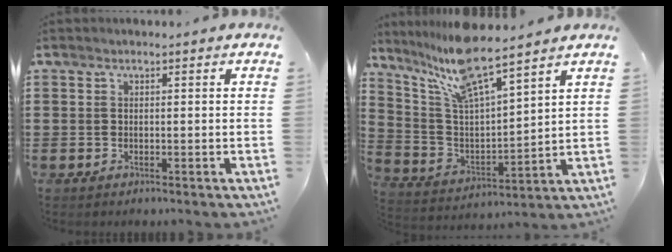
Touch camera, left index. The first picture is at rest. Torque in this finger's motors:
{"motor_torque": [1.08, -1.06, 0.83, 0.21]}